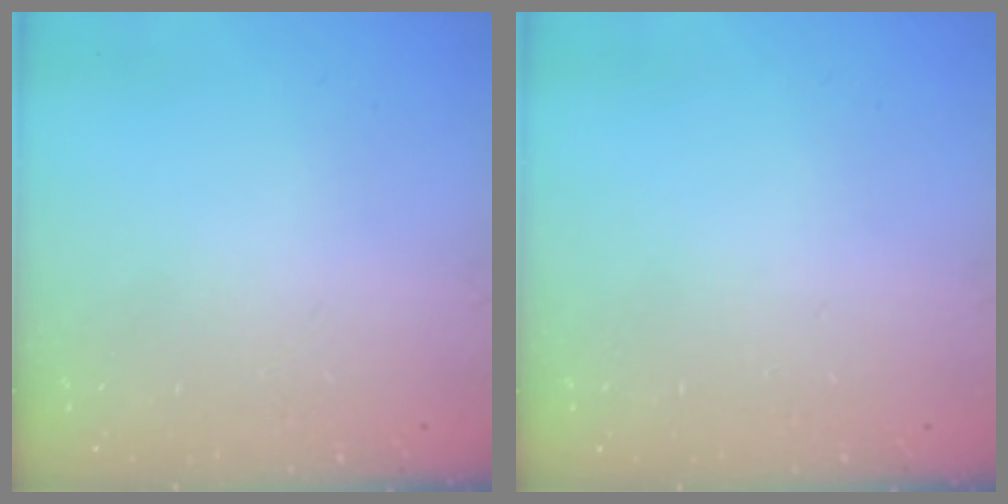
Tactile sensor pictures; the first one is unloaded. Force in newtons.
{"total": 0.0}